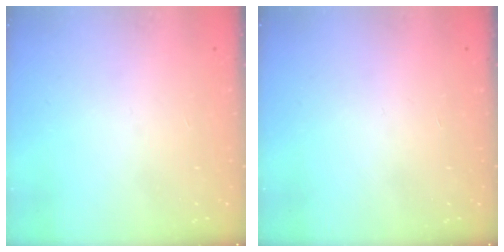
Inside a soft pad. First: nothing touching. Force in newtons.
{"total": 0.0}